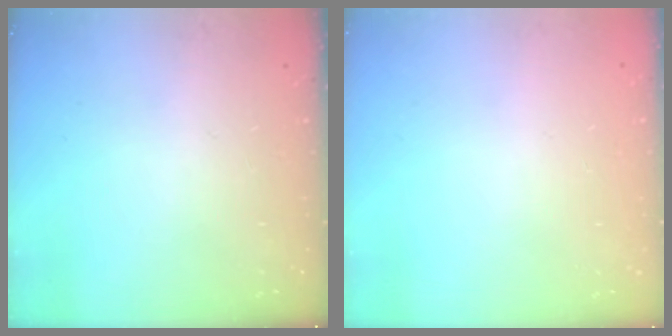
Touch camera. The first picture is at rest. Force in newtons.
{"total": 0.0}